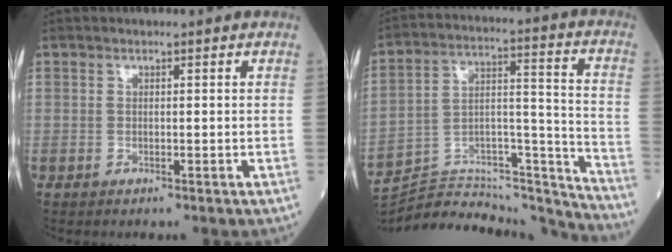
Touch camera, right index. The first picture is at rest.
{"total": 24.7, "force": [-24.1, 2.7, 4.7], "torque": [-0.086, 0.044, -0.365]}